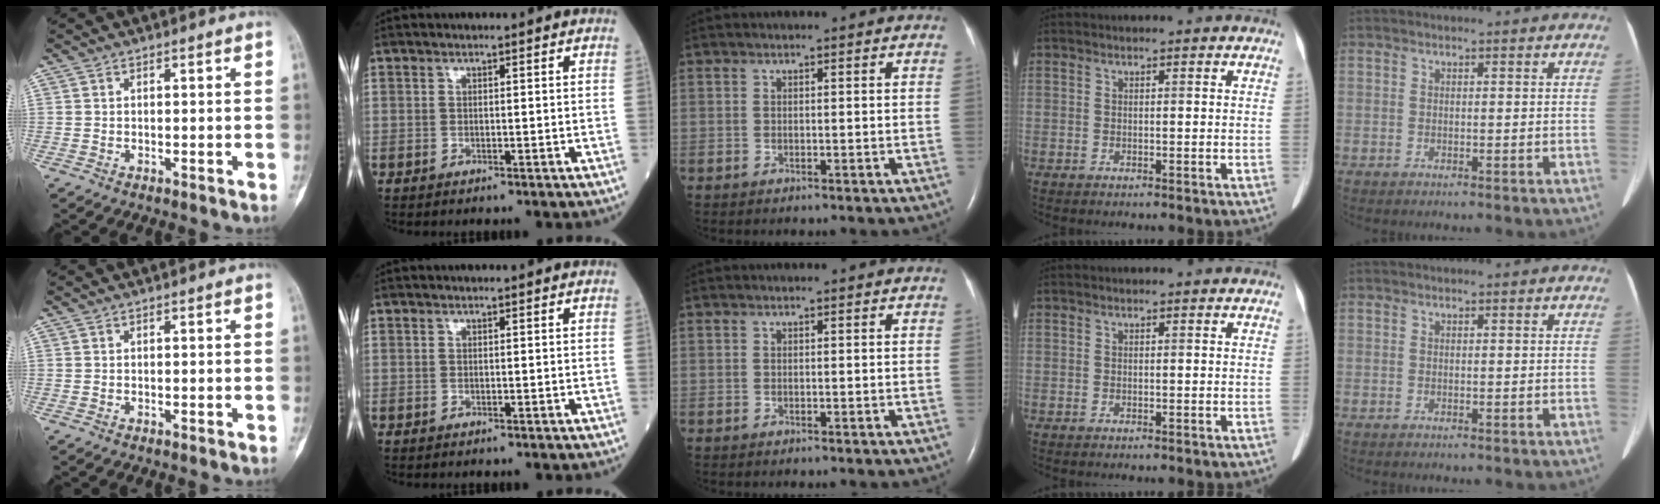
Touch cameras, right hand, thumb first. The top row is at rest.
{}